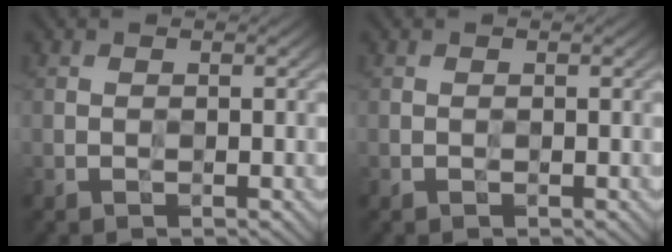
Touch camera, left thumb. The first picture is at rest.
{"total": 0.0}